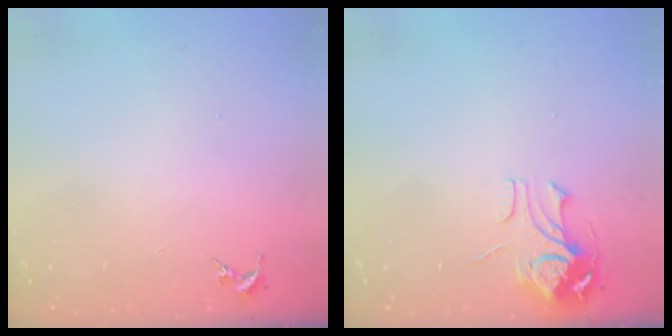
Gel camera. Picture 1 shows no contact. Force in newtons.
{"total": 8.3, "press": 8.3, "slide": 0.8}